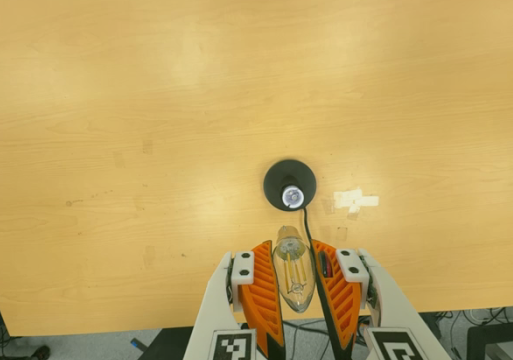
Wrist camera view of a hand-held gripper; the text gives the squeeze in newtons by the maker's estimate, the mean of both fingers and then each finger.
{"total": 13.1, "left": 14.2, "right": 12.1}